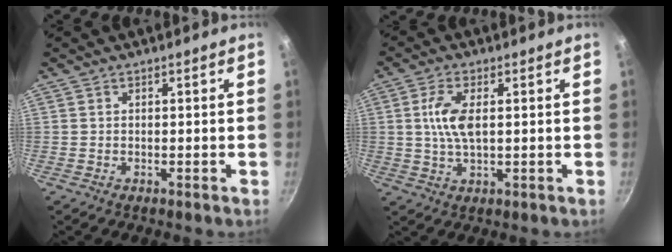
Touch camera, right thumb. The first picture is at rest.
{"total": 6.8, "force": [1.1, 3.0, 6.0], "torque": [-0.123, 0.002, 0.021]}